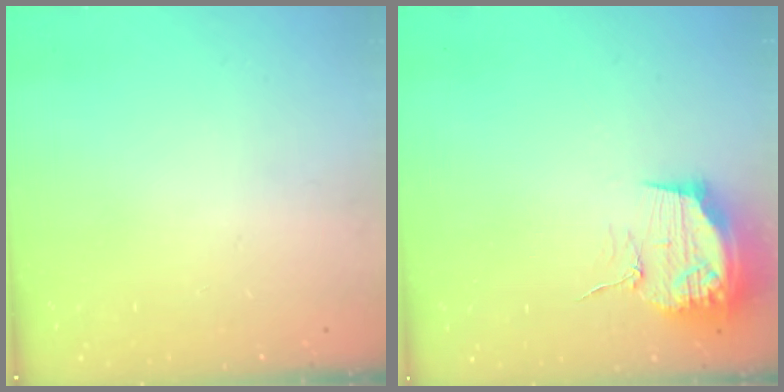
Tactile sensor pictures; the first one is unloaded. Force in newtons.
{"total": 16.1, "press": 16.1, "slide": 0.2}